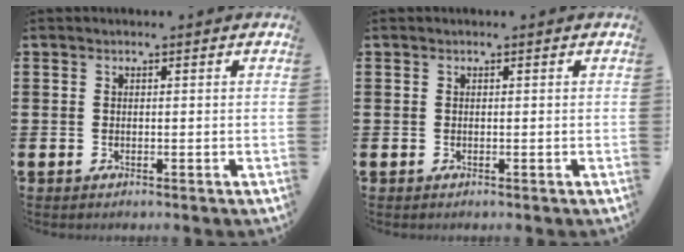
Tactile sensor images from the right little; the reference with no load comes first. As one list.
[{"total": 0.0}]